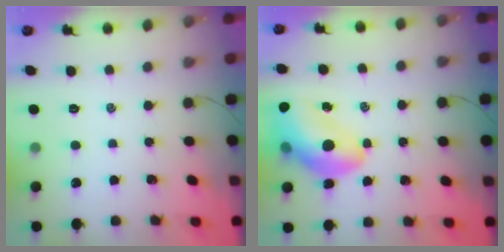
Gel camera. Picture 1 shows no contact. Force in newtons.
{"total": 14.5, "press": 13.9, "slide": 4.1}